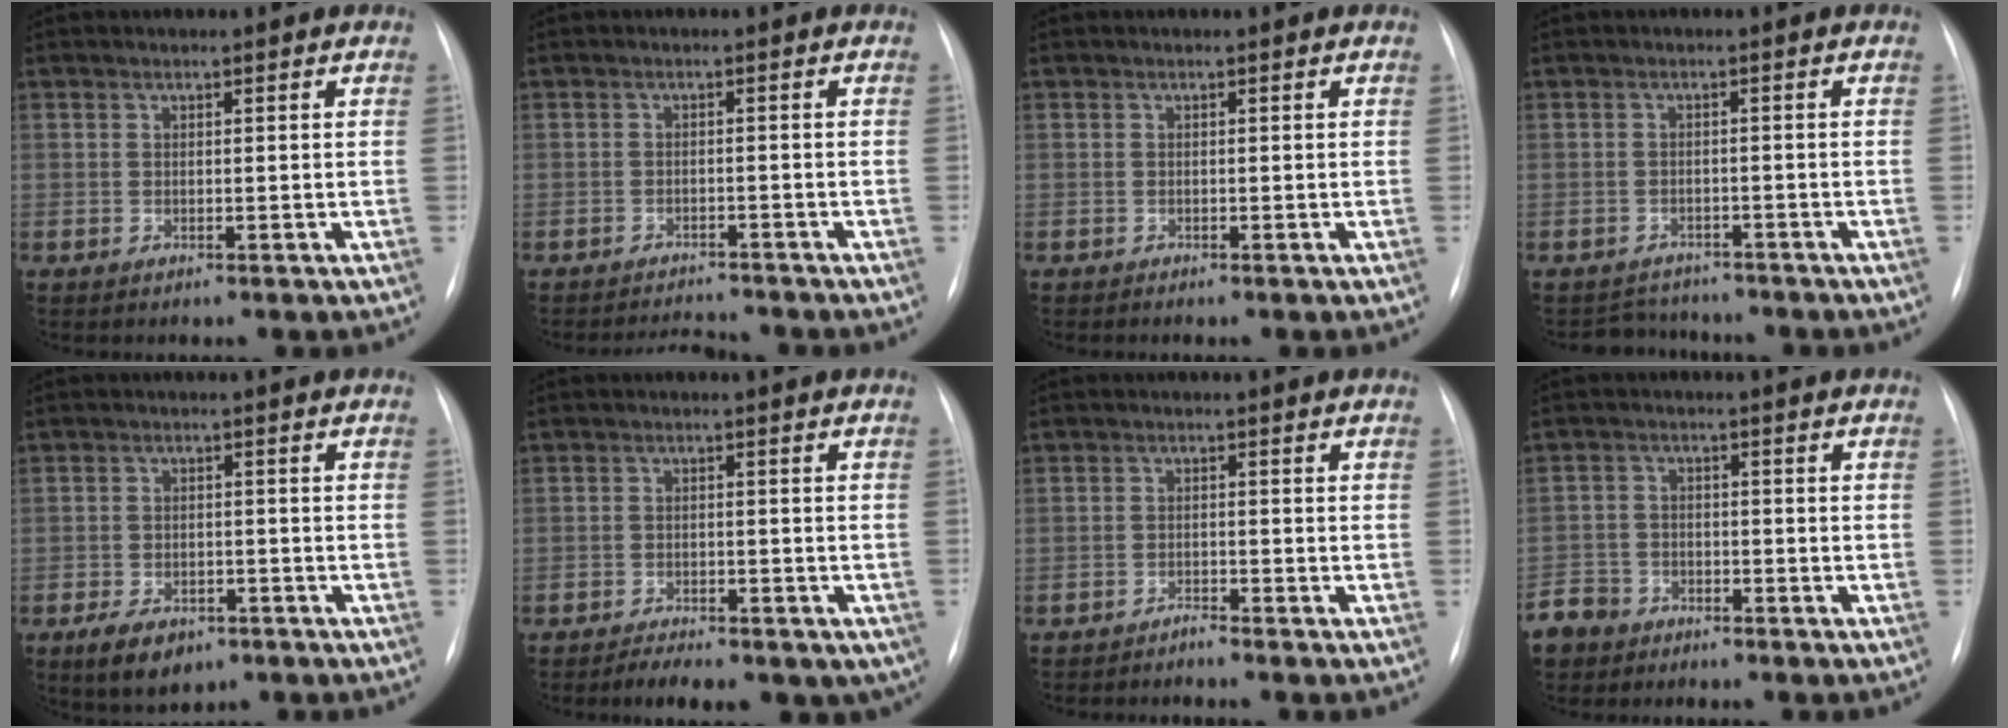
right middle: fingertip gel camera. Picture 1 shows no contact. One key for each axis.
{"total": 4.4, "fx": -4.3, "fy": 0.4, "fz": 0.4, "tx": -0.006, "ty": -0.005, "tz": -0.066}
{"total": 0.0}
{"total": 4.0, "fx": -3.7, "fy": 1.4, "fz": -0.4, "tx": 0.003, "ty": 0.007, "tz": -0.055}
{"total": 6.3, "fx": -4.0, "fy": 3.5, "fz": 3.5, "tx": -0.063, "ty": -0.003, "tz": -0.057}
{"total": 10.4, "fx": -7.0, "fy": 4.8, "fz": 6.0, "tx": -0.083, "ty": 0.004, "tz": -0.095}
{"total": 1.4, "fx": -1.4, "fy": -0.3, "fz": 0.0, "tx": 0.003, "ty": -0.003, "tz": -0.023}
{"total": 6.1, "fx": -4.7, "fy": 3.8, "fz": 0.2, "tx": -0.008, "ty": -0.002, "tz": -0.092}